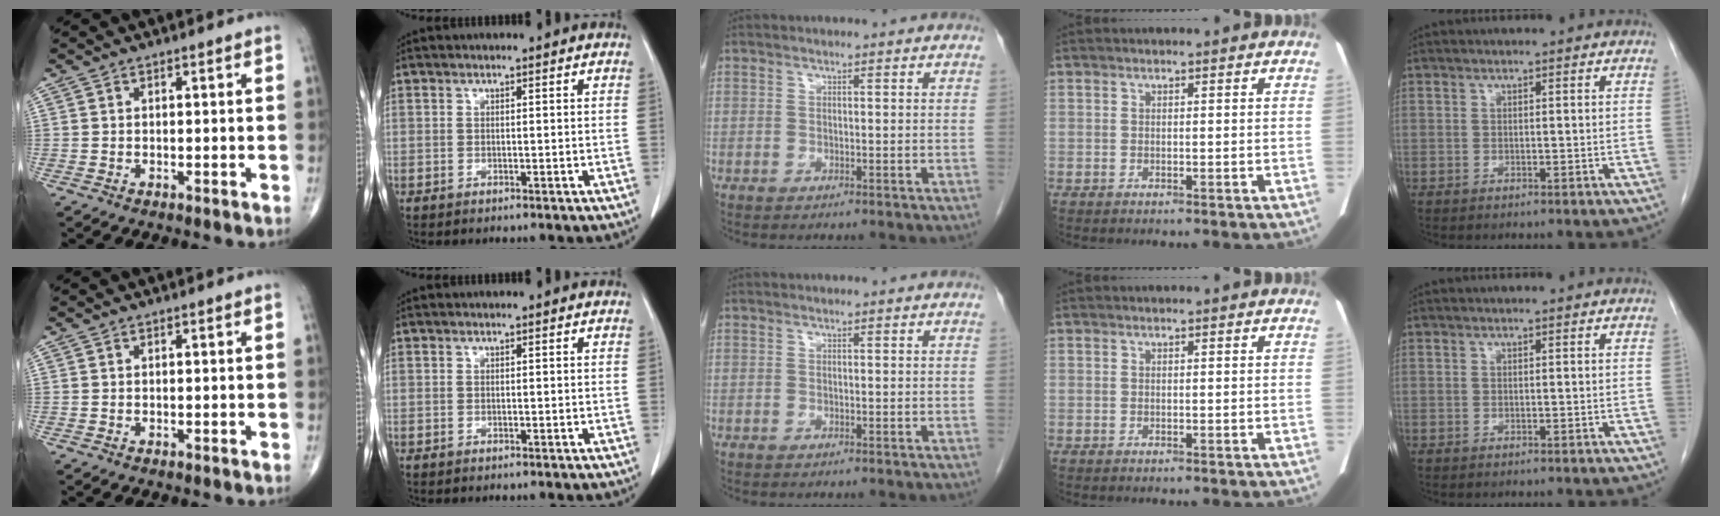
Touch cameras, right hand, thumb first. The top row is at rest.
{}